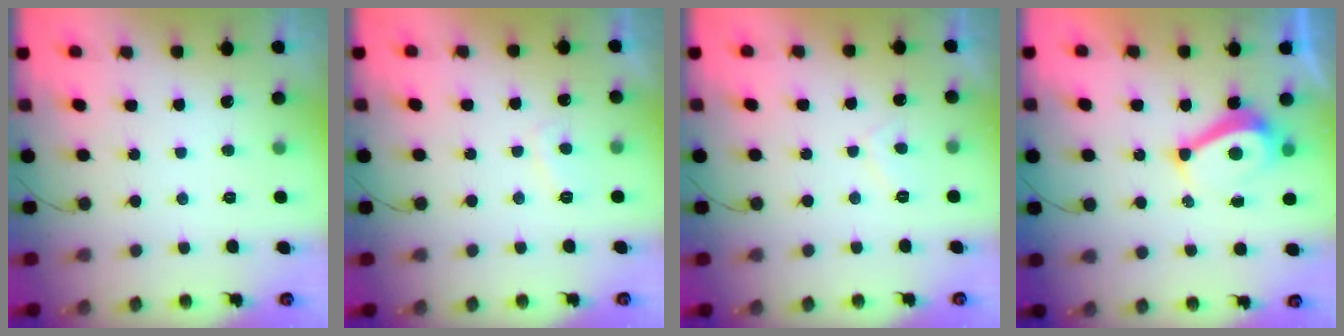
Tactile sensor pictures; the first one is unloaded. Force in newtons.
{"total": 3.0, "press": 2.9, "slide": 0.8}
{"total": 2.1, "press": 2.0, "slide": 0.9}
{"total": 7.7, "press": 7.6, "slide": 0.9}